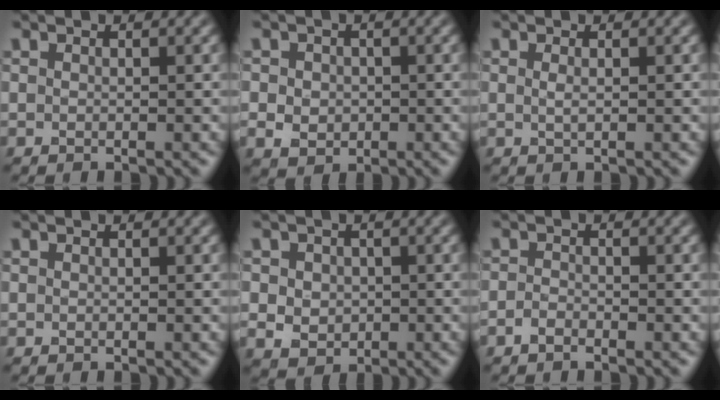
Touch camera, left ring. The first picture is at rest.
{"total": 3.3, "force": [-0.3, 2.9, 1.5], "torque": [-0.021, -0.004, -0.006]}
{"total": 0.7, "force": [0.1, 0.1, 0.6], "torque": [-0.014, 0.001, 0.002]}
{"total": 0.0}
{"total": 3.6, "force": [0.0, 3.1, 1.8], "torque": [-0.030, 0.002, -0.005]}
{"total": 1.1, "force": [-0.8, 0.5, 0.6], "torque": [-0.011, 0.001, -0.018]}